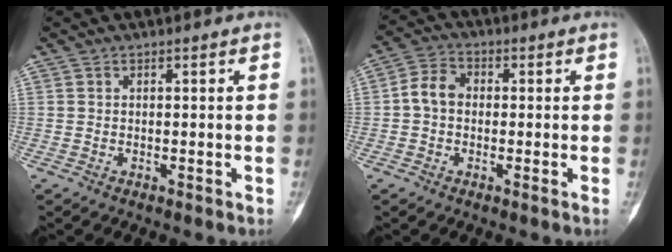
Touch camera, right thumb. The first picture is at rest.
{"total": 5.3, "force": [-0.3, 3.7, 3.7], "torque": [-0.060, 0.012, -0.020]}